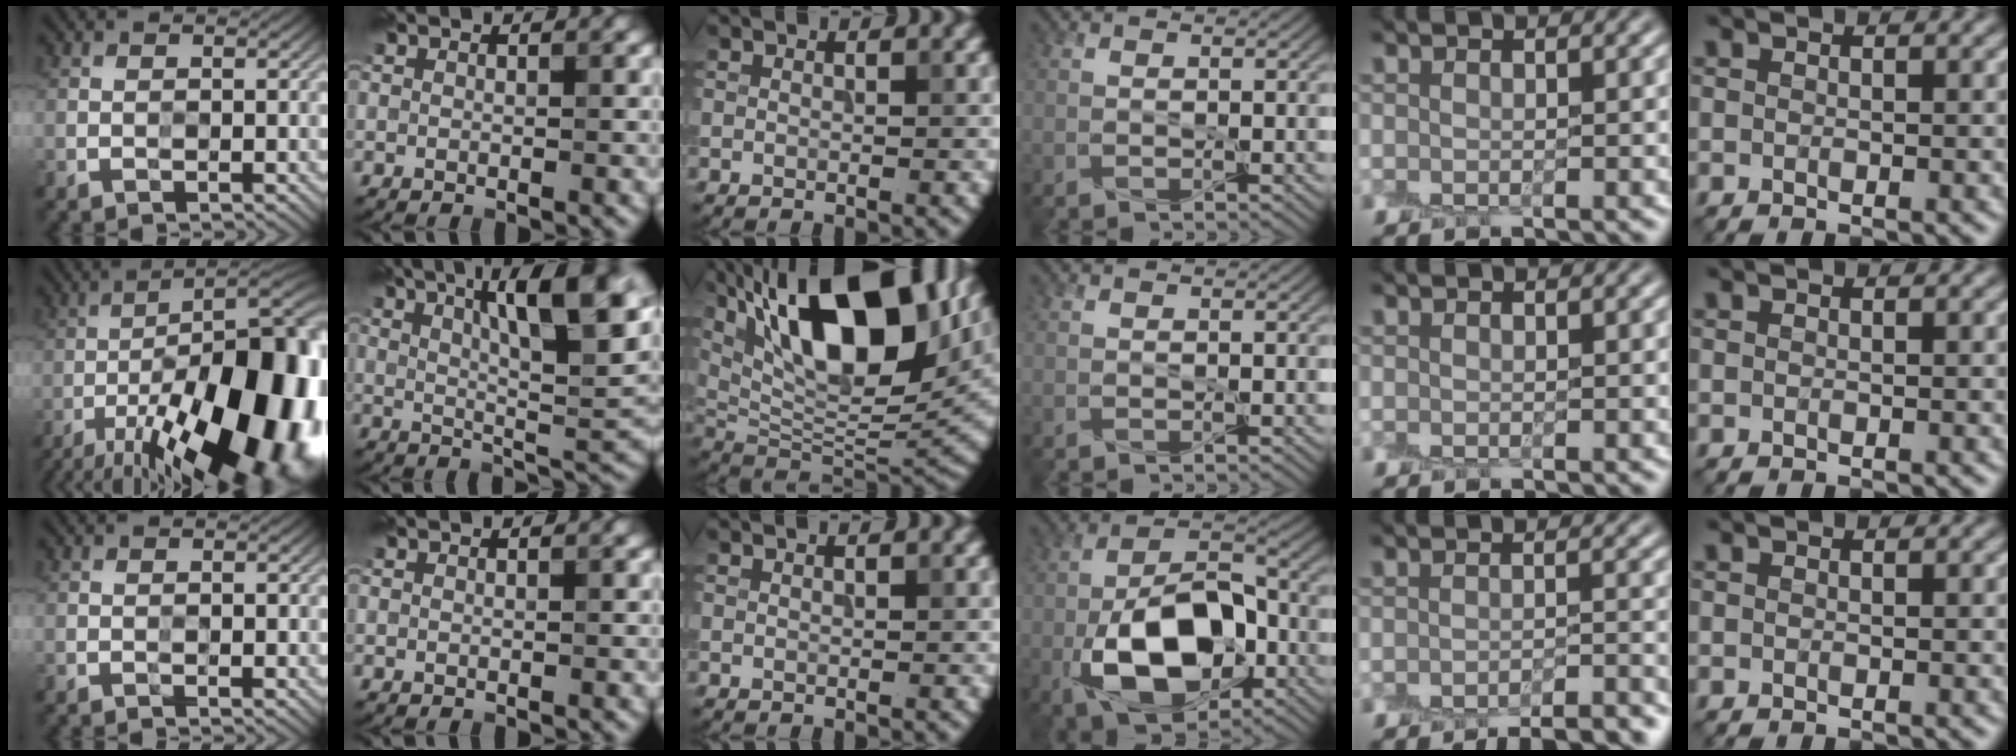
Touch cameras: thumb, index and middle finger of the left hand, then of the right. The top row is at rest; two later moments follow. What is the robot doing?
{"motion": "peel", "object": "plastic wrap"}